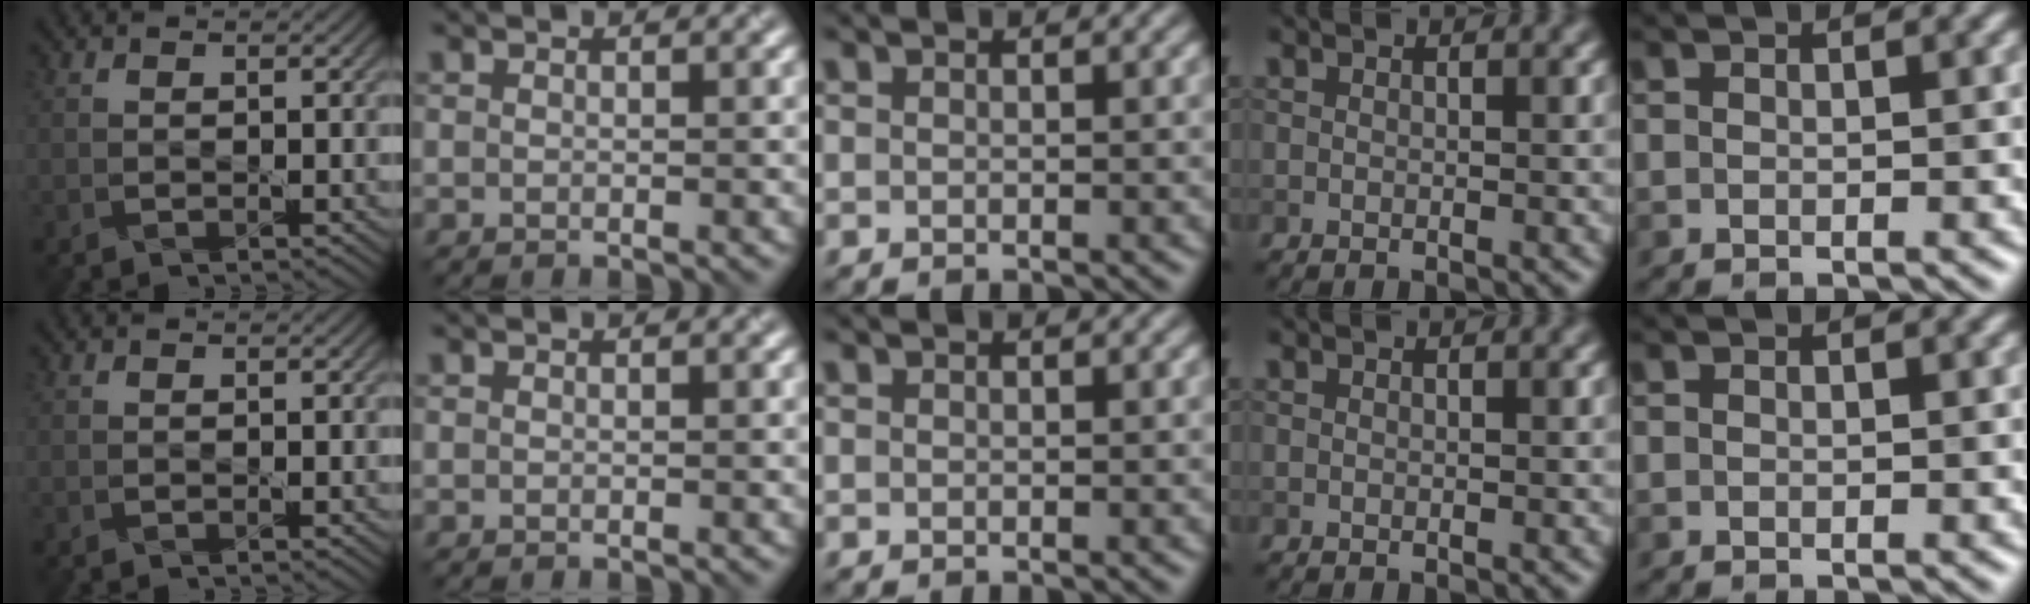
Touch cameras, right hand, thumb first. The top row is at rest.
{}